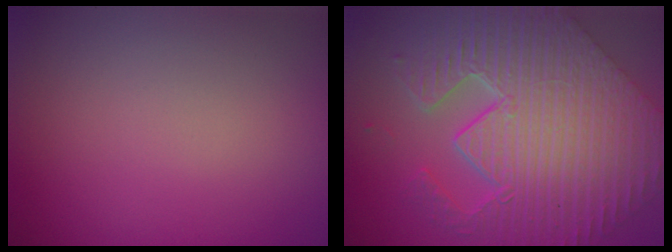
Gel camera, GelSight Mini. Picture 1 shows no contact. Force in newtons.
{"total": 11.1, "press": 8.1, "slide": 7.6}